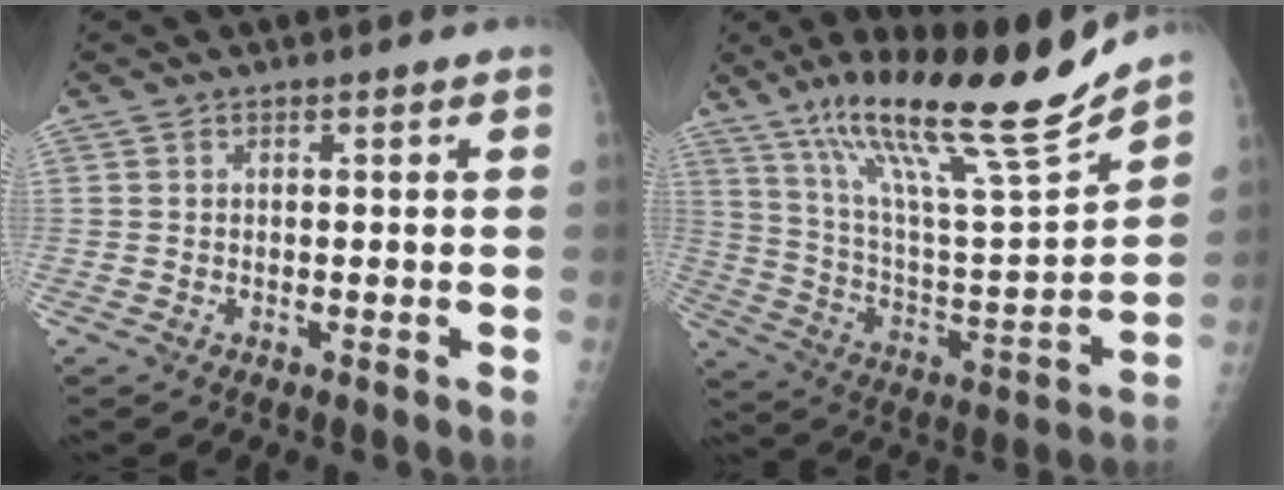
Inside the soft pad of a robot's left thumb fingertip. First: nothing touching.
{"total": 22.8, "force": [17.3, 2.1, 14.7], "torque": [-0.220, -0.079, 0.308]}